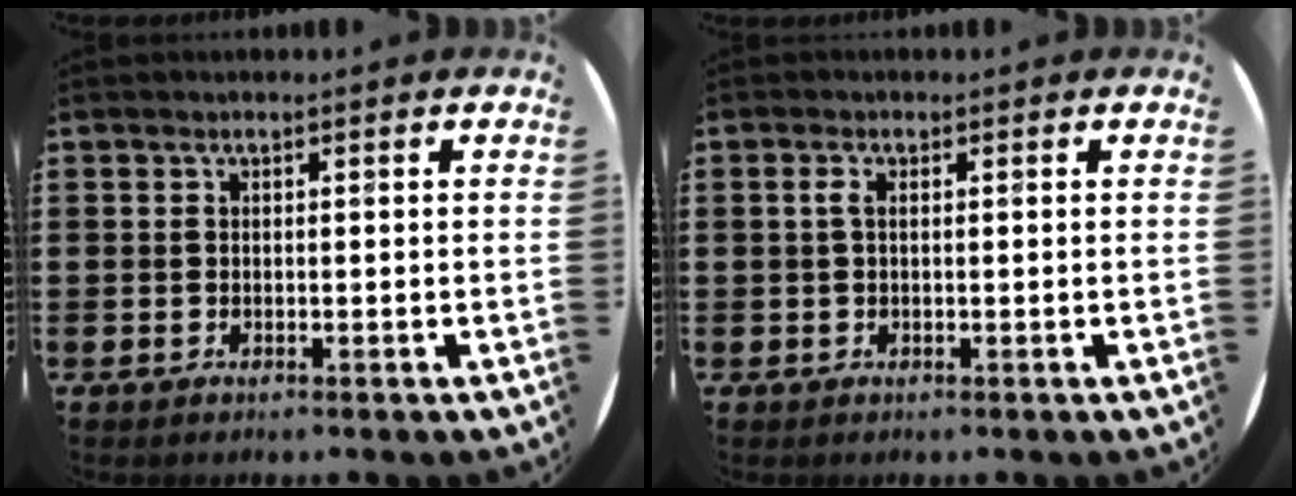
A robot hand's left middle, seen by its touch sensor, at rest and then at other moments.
{"total": 1.2, "force": [0.3, 0.4, 1.1], "torque": [-0.022, 0.006, 0.003]}